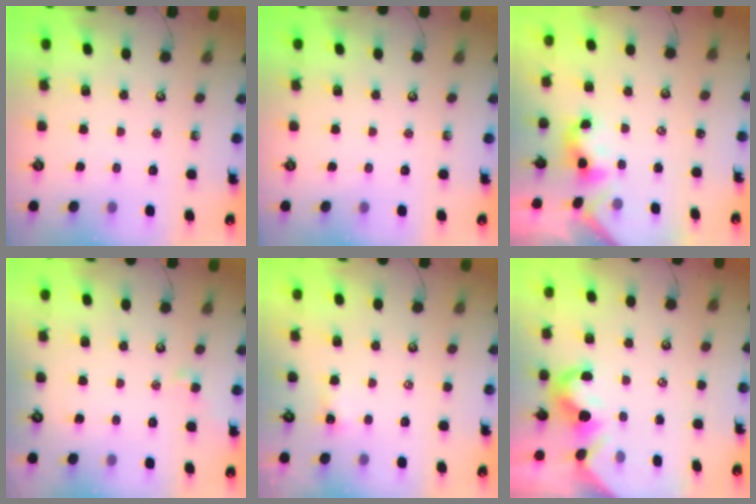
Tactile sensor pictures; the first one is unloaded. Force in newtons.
{"total": 0.0}
{"total": 2.4, "press": 2.4, "slide": 0.2}
{"total": 0.8, "press": 0.7, "slide": 0.4}
{"total": 1.6, "press": 1.5, "slide": 0.3}
{"total": 1.9, "press": 1.7, "slide": 0.7}